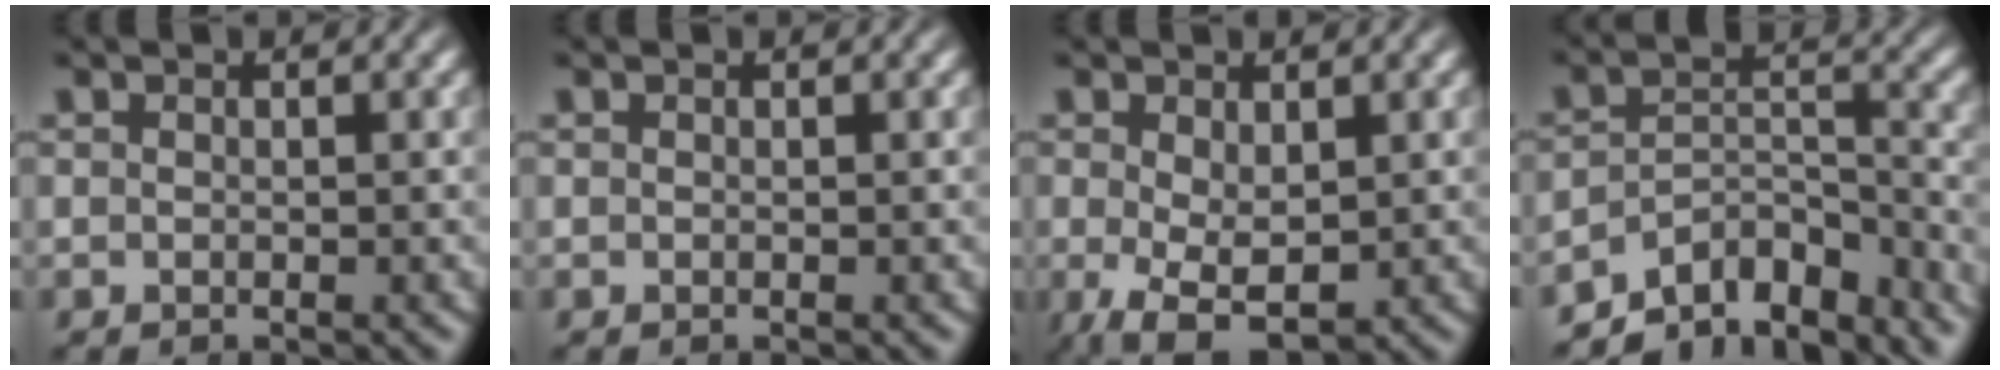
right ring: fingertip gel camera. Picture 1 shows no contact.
{"total": 0.0}
{"total": 7.0, "force": [-3.9, 3.7, 4.5], "torque": [-0.097, -0.061, -0.031]}
{"total": 11.1, "force": [-8.4, 5.2, 5.1], "torque": [-0.078, -0.042, -0.121]}